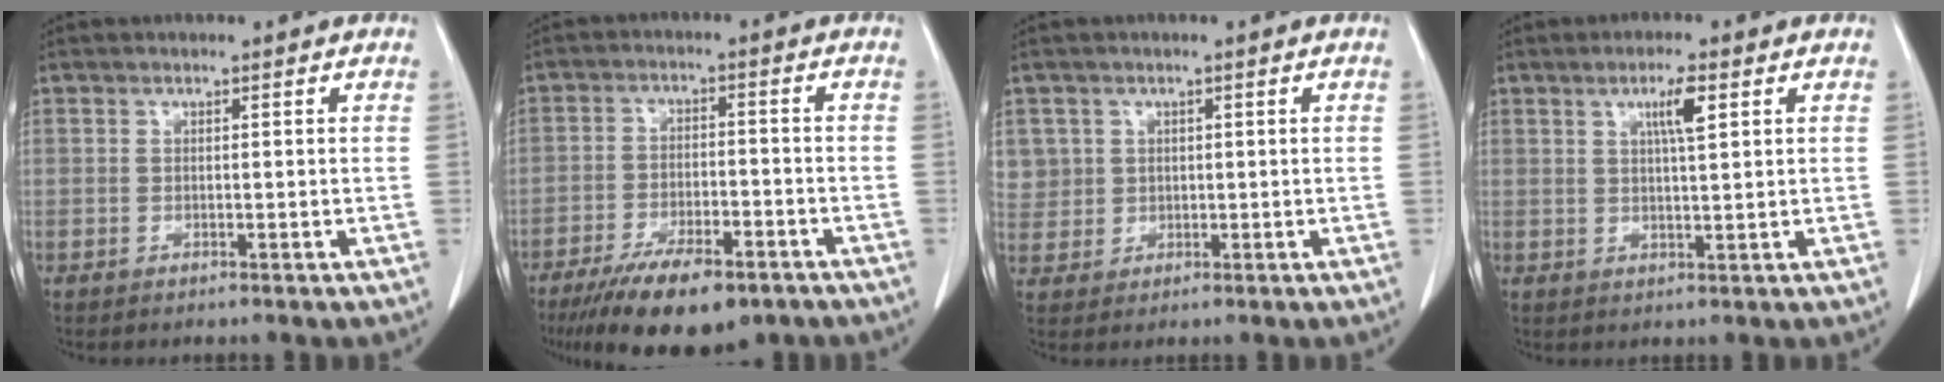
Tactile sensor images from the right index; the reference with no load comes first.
{"total": 13.2, "force": [-9.3, 4.1, 8.5], "torque": [-0.138, -0.017, -0.146]}
{"total": 4.8, "force": [1.7, 4.5, 0.0], "torque": [0.012, 0.009, 0.042]}
{"total": 4.1, "force": [1.7, 0.3, 3.7], "torque": [-0.063, -0.001, 0.029]}